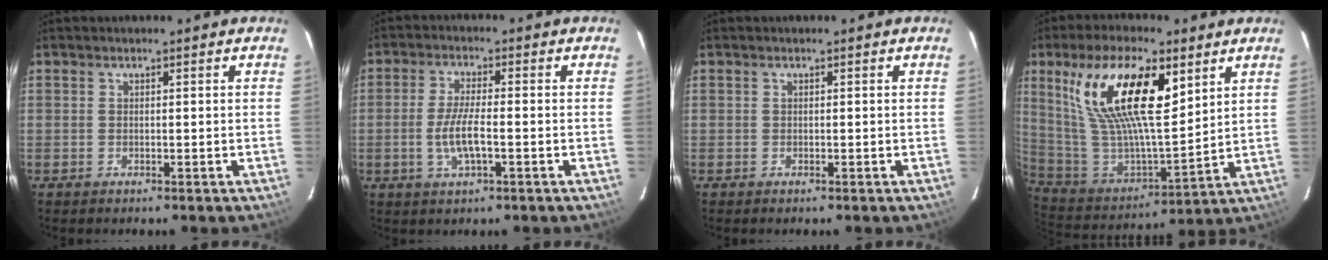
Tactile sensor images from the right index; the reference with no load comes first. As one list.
[{"total": 6.2, "force": [-1.7, 1.6, 5.8], "torque": [-0.118, -0.005, -0.032]}, {"total": 0.0}, {"total": 20.9, "force": [9.8, 7.5, 17.0], "torque": [-0.317, 0.009, 0.190]}]